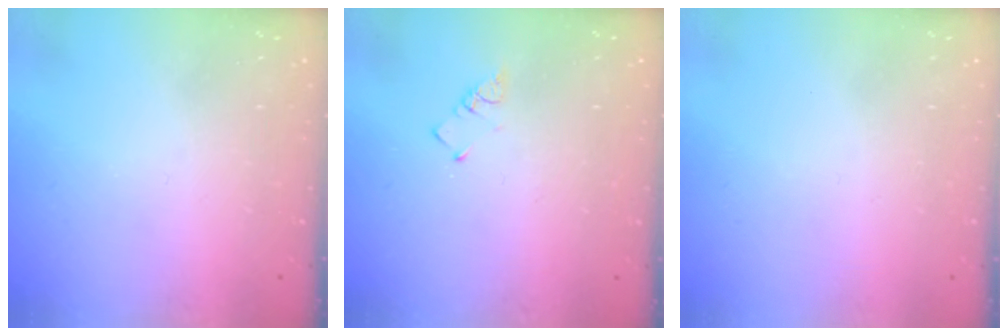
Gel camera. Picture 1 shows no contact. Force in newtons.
{"total": 1.9, "press": 1.9, "slide": 0.3}
{"total": 1.6, "press": 1.6, "slide": 0.1}